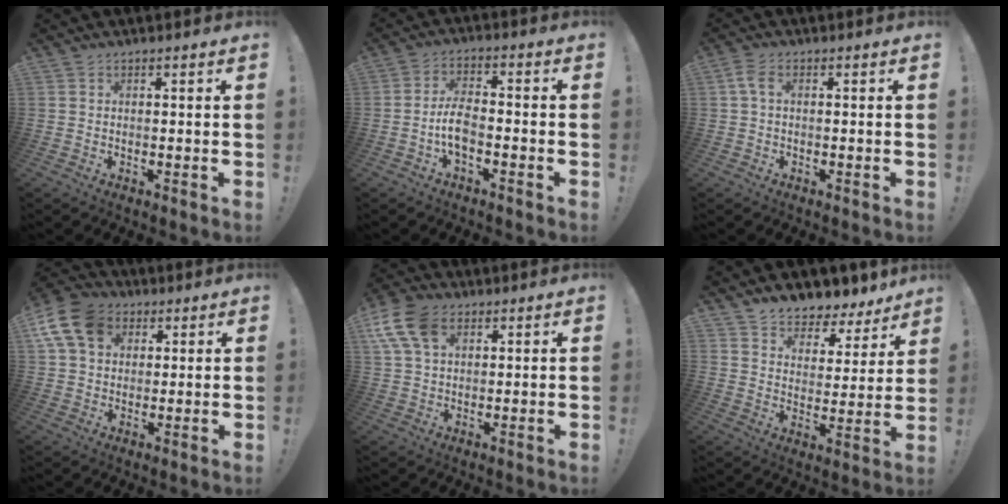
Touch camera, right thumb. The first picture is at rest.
{"total": 7.1, "force": [-2.9, 3.0, 5.8], "torque": [-0.121, 0.010, -0.052]}
{"total": 3.1, "force": [0.2, 1.8, 2.6], "torque": [-0.055, 0.013, 0.006]}
{"total": 13.8, "force": [5.3, 10.3, 7.4], "torque": [-0.140, -0.015, 0.106]}
{"total": 12.2, "force": [5.1, 7.9, 7.8], "torque": [-0.162, -0.004, 0.099]}
{"total": 6.9, "force": [6.1, 3.3, 0.9], "torque": [-0.016, -0.061, 0.111]}